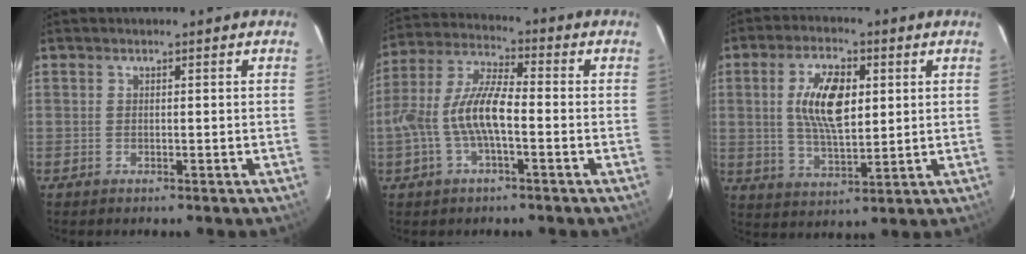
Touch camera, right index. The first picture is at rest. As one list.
[{"total": 10.5, "force": [-2.6, 3.2, 9.7], "torque": [-0.208, 0.010, -0.046]}, {"total": 10.9, "force": [2.3, 5.0, 9.4], "torque": [-0.178, 0.007, 0.044]}]